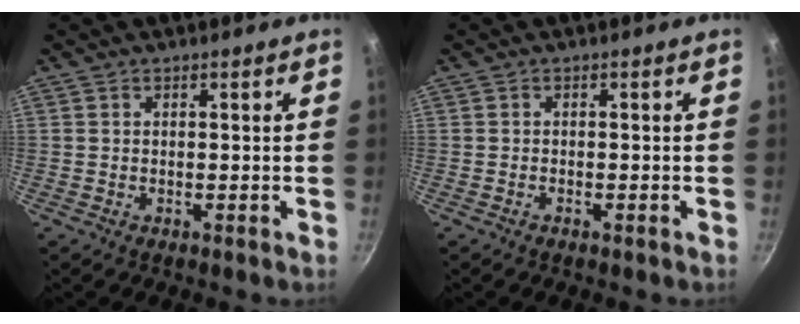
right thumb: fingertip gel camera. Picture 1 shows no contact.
{"total": 0.6, "force": [-0.5, 0.0, 0.3], "torque": [-0.010, 0.003, -0.009]}